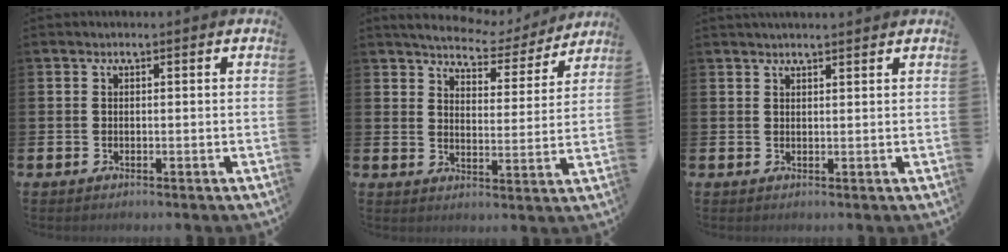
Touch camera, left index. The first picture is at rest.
{"total": 5.1, "force": [4.7, 1.3, 1.2], "torque": [-0.029, -0.039, 0.073]}
{"total": 1.7, "force": [1.6, 0.0, 0.4], "torque": [0.005, -0.008, 0.026]}